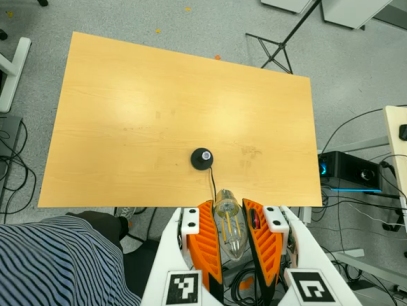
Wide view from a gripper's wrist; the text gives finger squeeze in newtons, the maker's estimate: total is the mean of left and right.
{"total": 20.3, "left": 21.7, "right": 18.9}